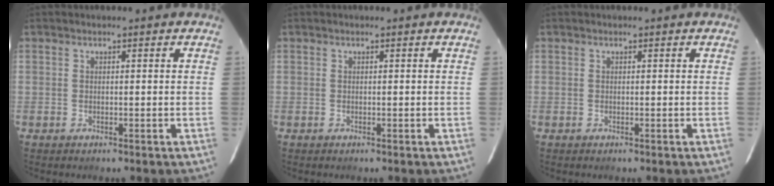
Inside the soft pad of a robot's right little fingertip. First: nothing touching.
{"total": 0.0}
{"total": 0.0}